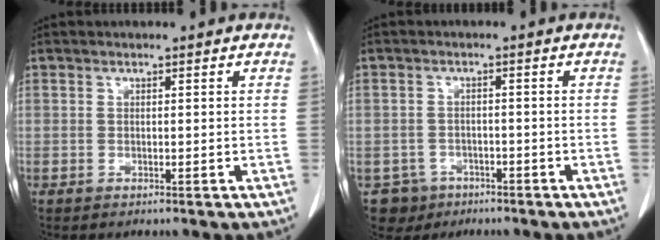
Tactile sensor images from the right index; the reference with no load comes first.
{"total": 4.8, "force": [-2.6, 4.0, -0.1], "torque": [0.009, 0.010, -0.040]}